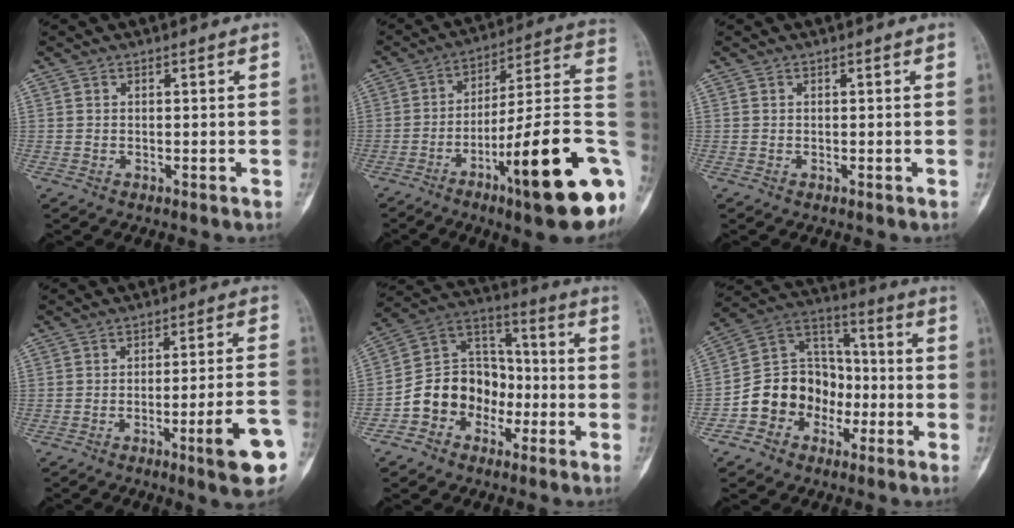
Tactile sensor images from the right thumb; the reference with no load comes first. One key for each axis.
{"total": 24.1, "fx": -8.7, "fy": 4.3, "fz": 22.0, "tx": -0.262, "ty": 0.039, "tz": -0.127}
{"total": 0.0}
{"total": 11.2, "fx": -4.9, "fy": 1.2, "fz": 10.0, "tx": -0.135, "ty": 0.021, "tz": -0.066}
{"total": 13.3, "fx": -4.7, "fy": 11.0, "fz": 5.8, "tx": -0.058, "ty": 0.073, "tz": -0.093}
{"total": 13.7, "fx": -4.8, "fy": 11.6, "fz": 5.5, "tx": -0.047, "ty": 0.078, "tz": -0.092}